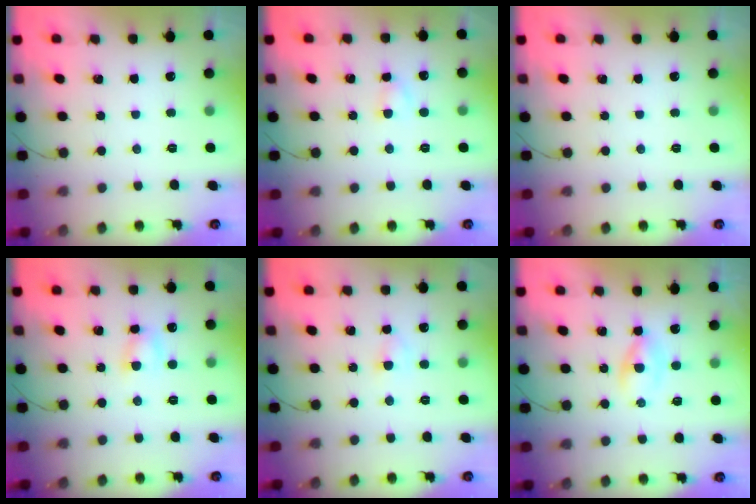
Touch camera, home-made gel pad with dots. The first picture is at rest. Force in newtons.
{"total": 2.7, "press": 2.5, "slide": 1.2}
{"total": 0.0}
{"total": 3.9, "press": 3.7, "slide": 1.1}
{"total": 2.7, "press": 2.6, "slide": 1.0}
{"total": 2.1, "press": 1.7, "slide": 1.2}